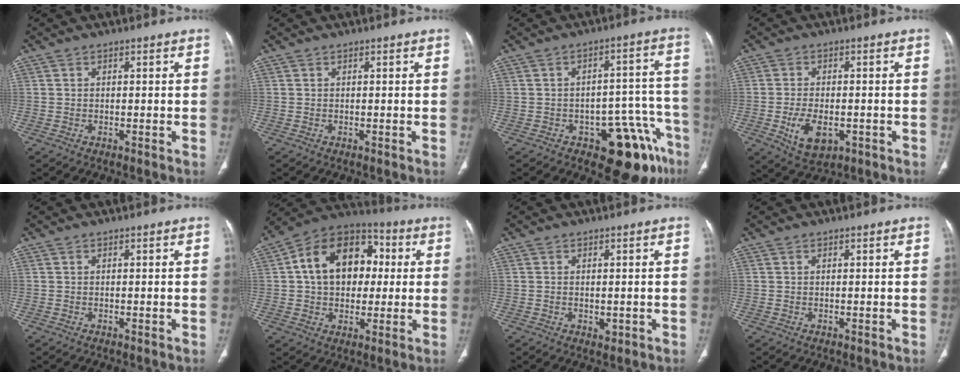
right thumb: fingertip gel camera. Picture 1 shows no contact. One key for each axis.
{"total": 0.0}
{"total": 13.4, "fx": -8.0, "fy": 6.1, "fz": 9.0, "tx": -0.060, "ty": 0.067, "tz": -0.103}
{"total": 7.8, "fx": -2.3, "fy": 4.5, "fz": 5.8, "tx": -0.097, "ty": 0.002, "tz": -0.028}
{"total": 0.0}
{"total": 18.4, "fx": 2.7, "fy": 13.2, "fz": 12.5, "tx": -0.165, "ty": 0.025, "tz": 0.036}
{"total": 1.3, "fx": -0.2, "fy": 0.9, "fz": 1.0, "tx": -0.016, "ty": -0.004, "tz": 0.001}
{"total": 0.0}